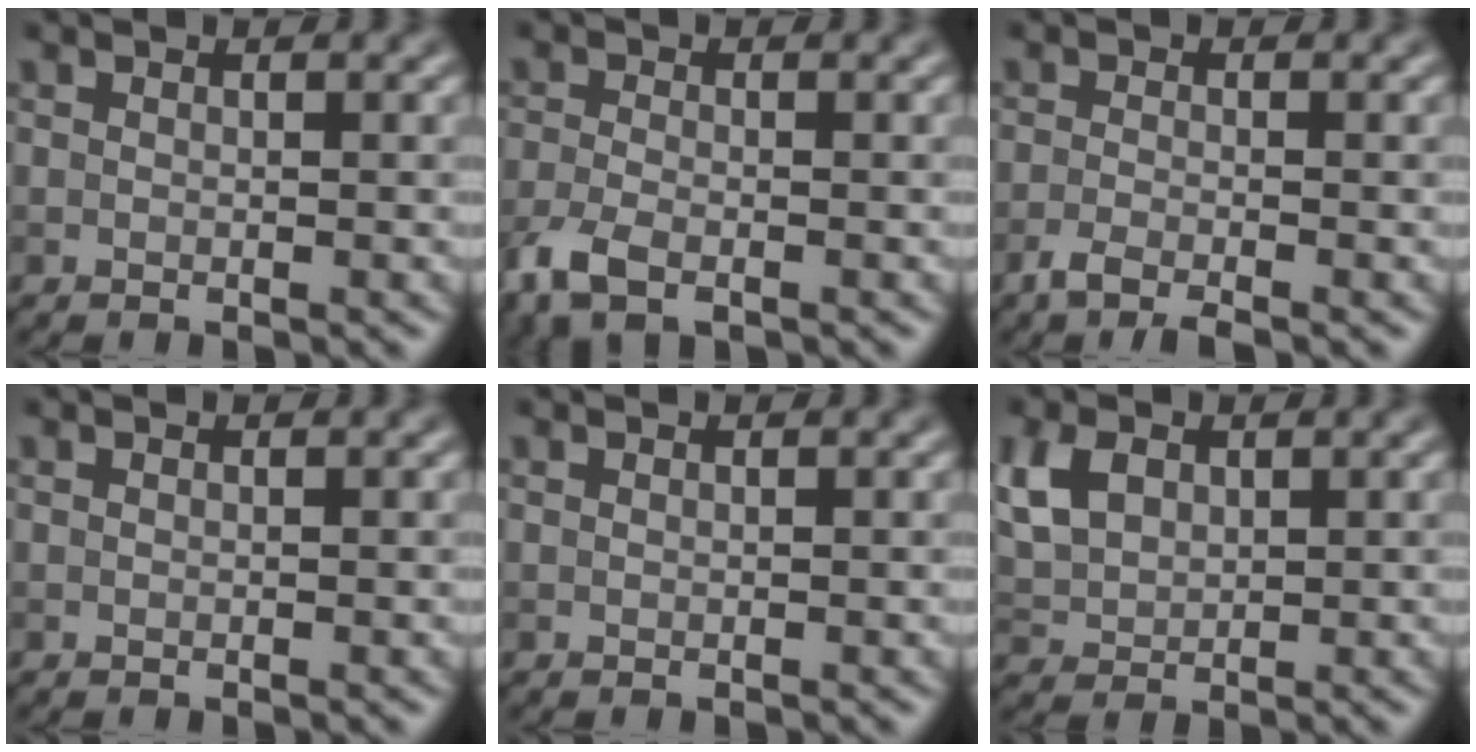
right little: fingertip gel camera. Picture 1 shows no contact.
{"total": 3.9, "force": [-2.4, 1.7, 2.6], "torque": [-0.063, -0.011, -0.055]}
{"total": 2.6, "force": [-1.9, 0.6, 1.8], "torque": [-0.039, -0.007, -0.044]}
{"total": 0.0}
{"total": 0.0}
{"total": 4.6, "force": [1.4, 3.2, 2.9], "torque": [-0.076, 0.007, 0.025]}